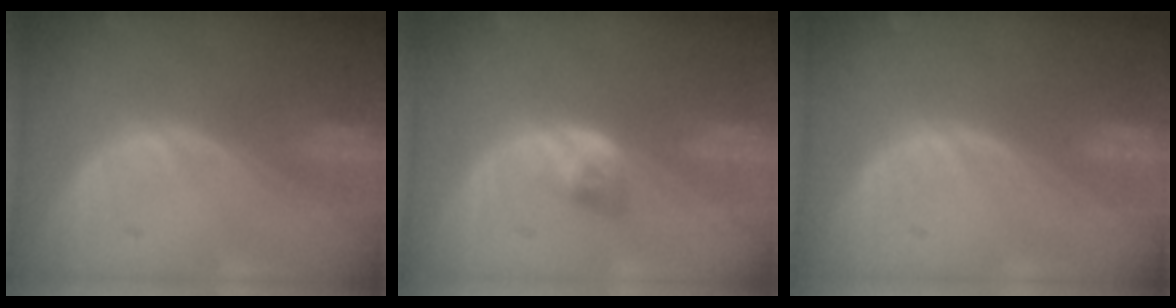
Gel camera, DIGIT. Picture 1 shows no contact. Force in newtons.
{"total": 2.7, "press": 2.4, "slide": 1.2}
{"total": 0.0}